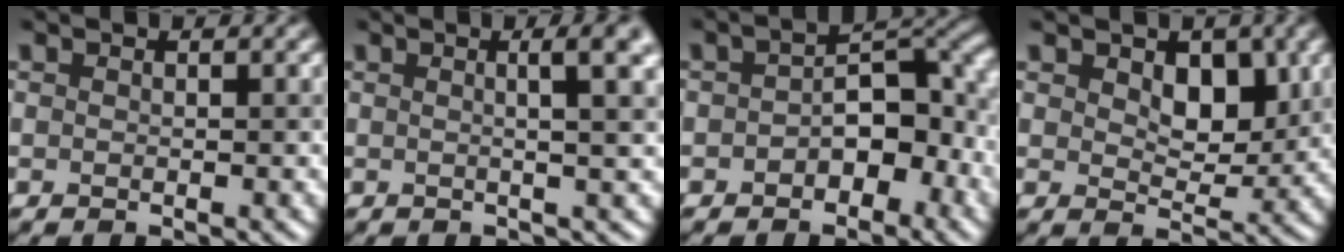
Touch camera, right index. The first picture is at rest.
{"total": 5.7, "force": [1.4, 1.8, 5.2], "torque": [-0.038, 0.029, -0.002]}
{"total": 5.1, "force": [-1.1, 3.0, 4.0], "torque": [-0.043, 0.016, -0.024]}
{"total": 3.4, "force": [1.3, 2.2, 2.2], "torque": [-0.036, -0.003, 0.021]}